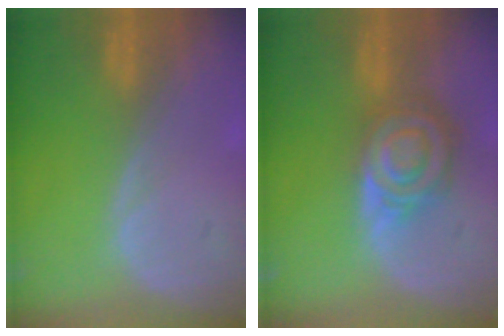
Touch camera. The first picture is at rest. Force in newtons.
{"total": 8.4, "press": 7.2, "slide": 4.3}